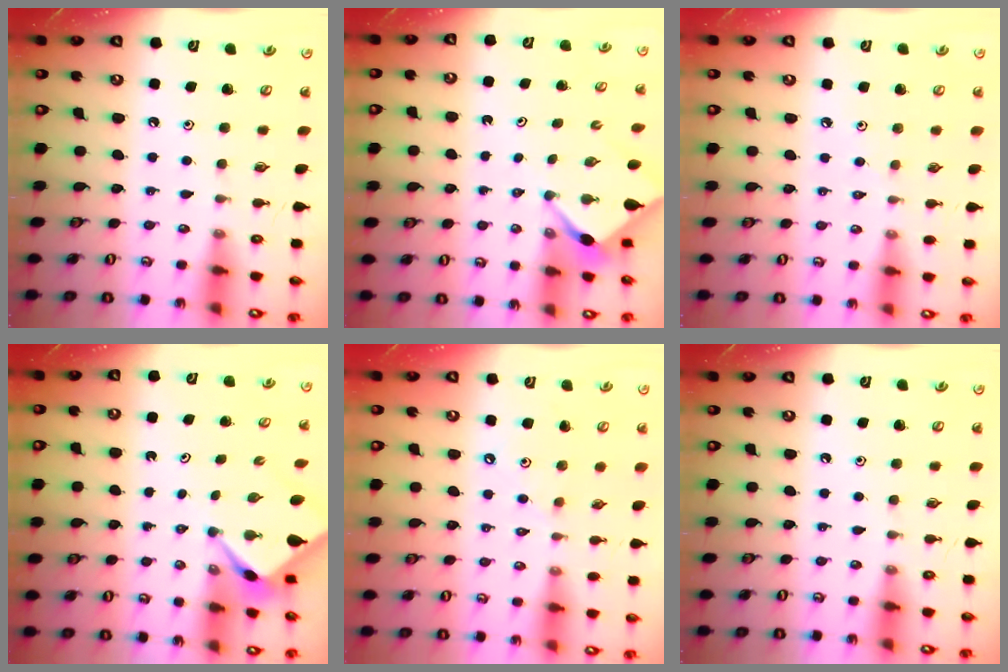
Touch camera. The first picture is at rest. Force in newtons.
{"total": 2.6, "press": 2.6, "slide": 0.1}
{"total": 2.5, "press": 2.4, "slide": 0.5}
{"total": 2.7, "press": 2.7, "slide": 0.3}
{"total": 1.6, "press": 1.6, "slide": 0.2}
{"total": 0.0}